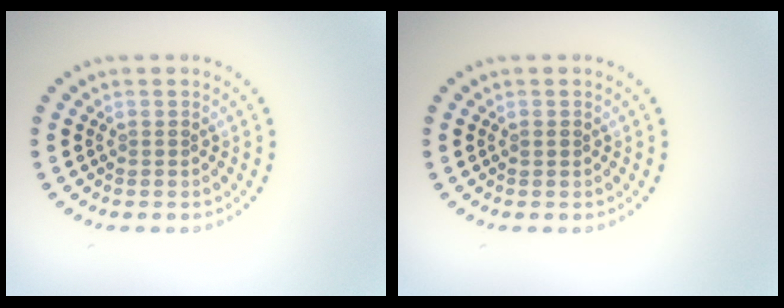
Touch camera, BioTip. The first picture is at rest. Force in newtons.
{"total": 0.7, "press": 0.7, "slide": 0.0}